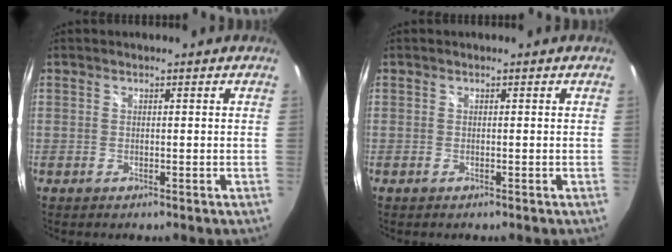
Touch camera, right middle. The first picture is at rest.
{"total": 0.0}